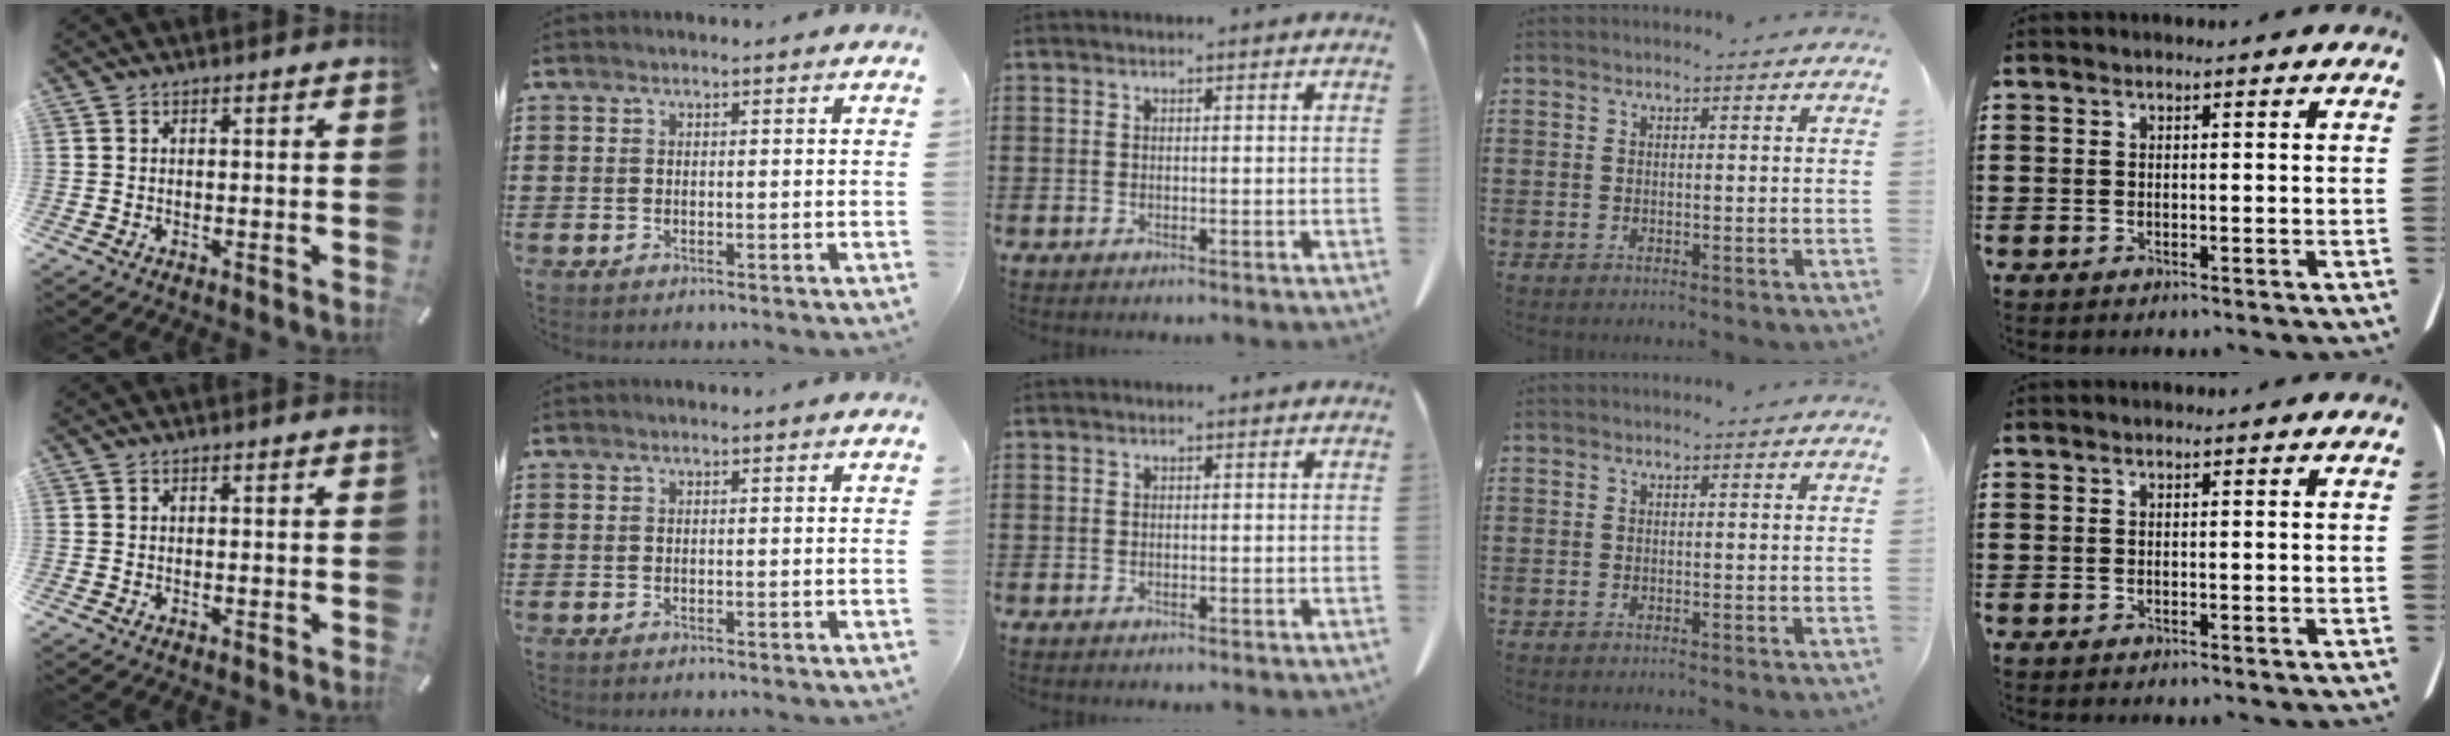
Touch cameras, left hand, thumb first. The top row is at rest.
{}